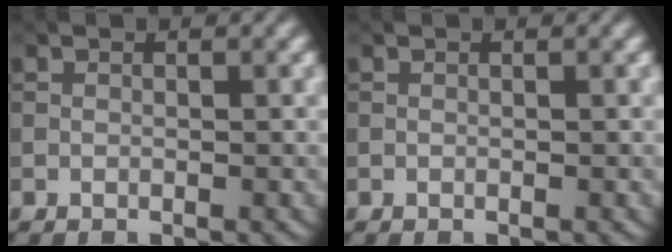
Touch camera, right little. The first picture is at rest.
{"total": 0.0}